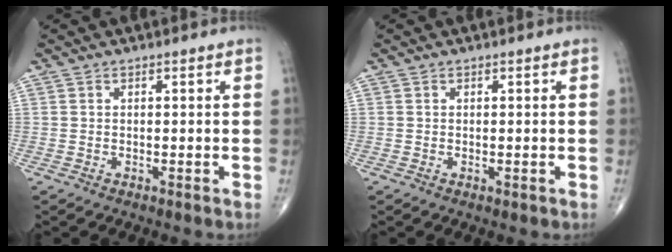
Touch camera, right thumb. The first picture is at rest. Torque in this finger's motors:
{"motor_torque": [-0.16, -0.07, -0.28, -0.12, -0.03]}